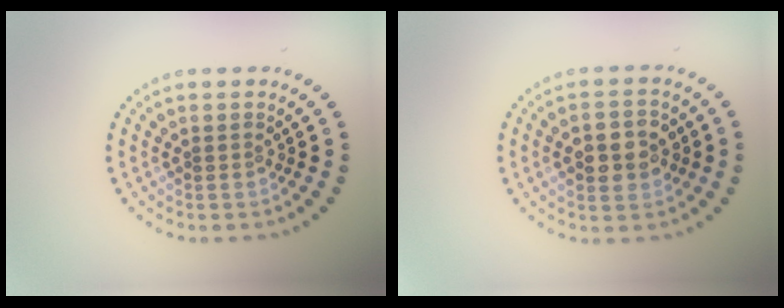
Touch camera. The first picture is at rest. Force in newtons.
{"total": 3.8, "press": 3.8, "slide": 0.2}